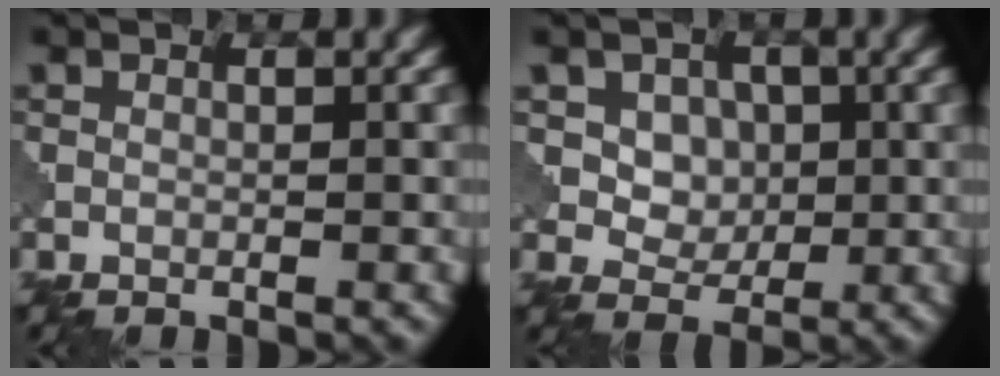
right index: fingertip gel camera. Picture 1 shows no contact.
{"total": 5.6, "force": [2.0, 4.5, 2.6], "torque": [-0.053, -0.001, 0.045]}